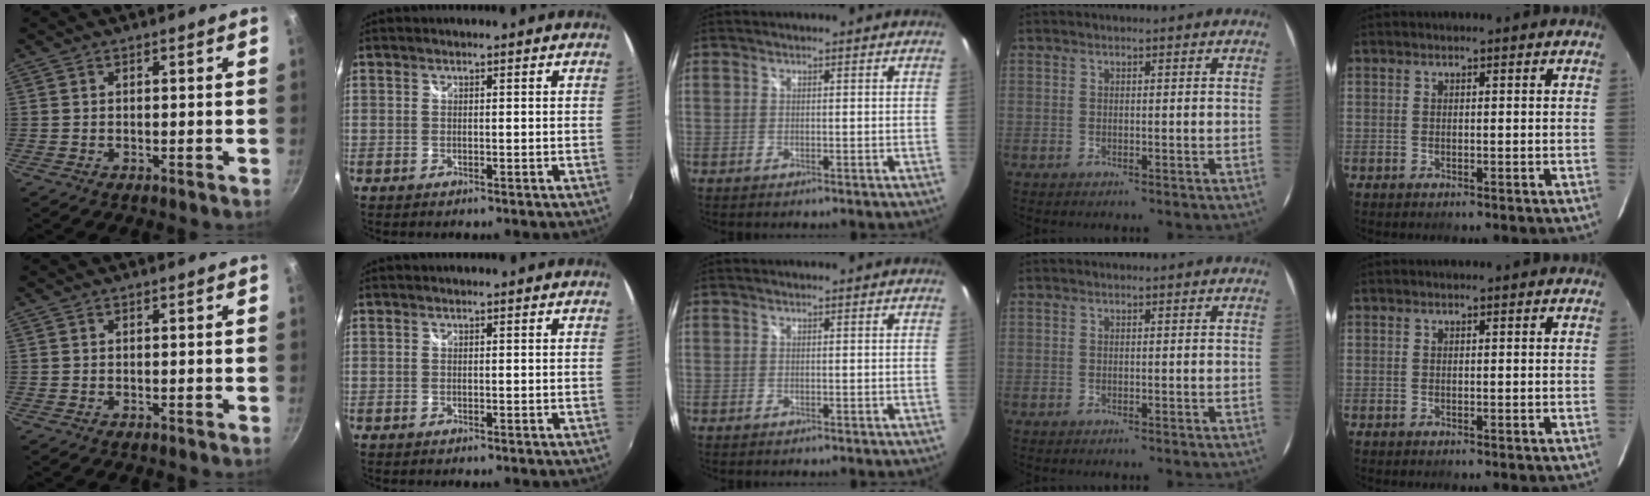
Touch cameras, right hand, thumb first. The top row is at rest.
{}